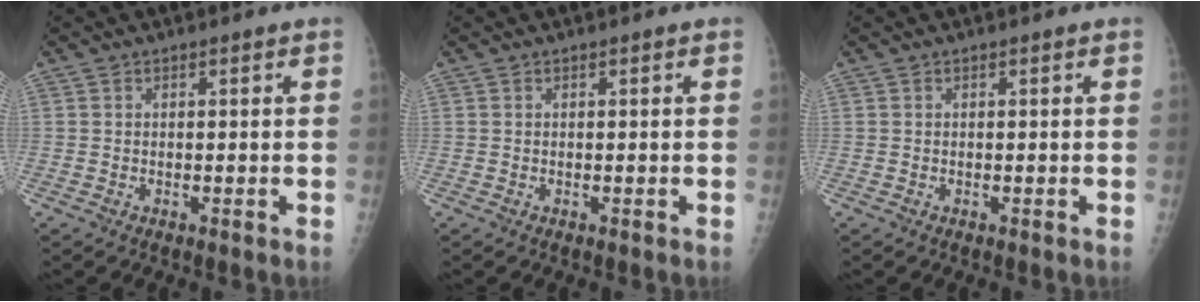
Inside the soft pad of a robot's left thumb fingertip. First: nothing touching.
{"total": 0.0}
{"total": 0.0}